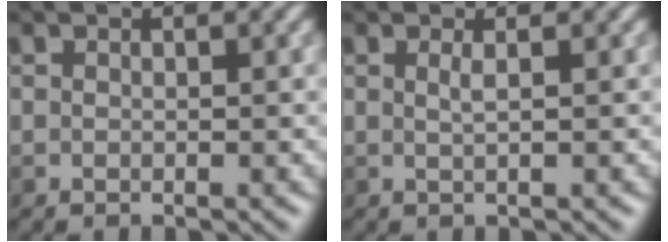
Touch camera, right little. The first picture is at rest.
{"total": 0.6, "force": [0.2, -0.1, 0.6], "torque": [-0.012, 0.002, 0.009]}